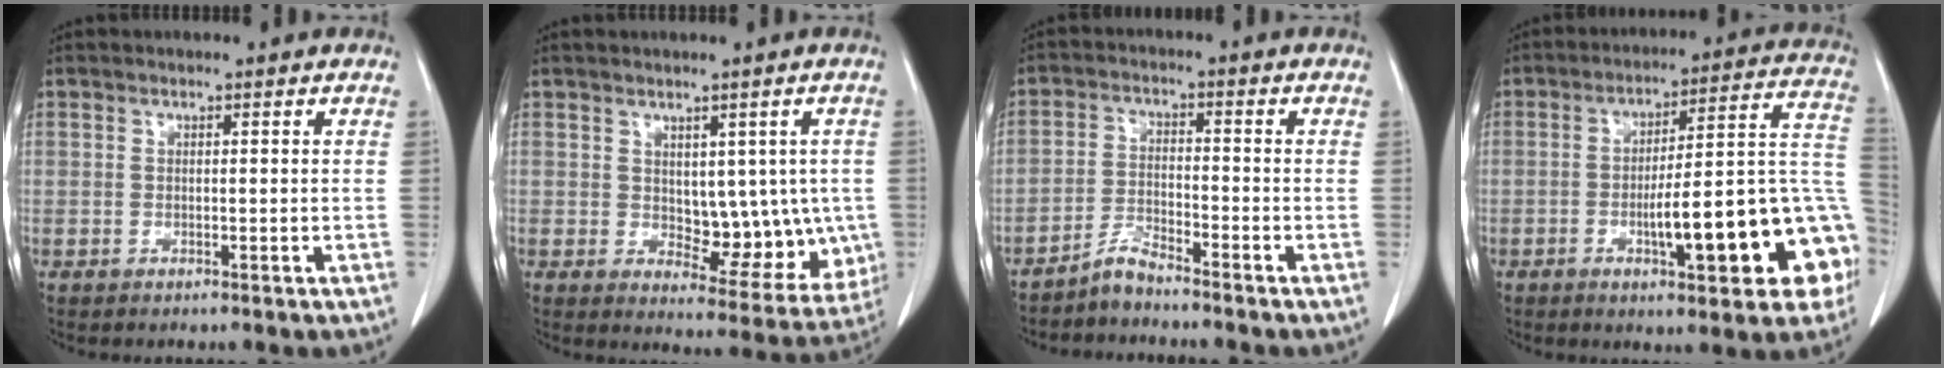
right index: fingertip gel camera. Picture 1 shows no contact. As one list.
[{"total": 9.5, "force": [0.1, 5.4, 7.8], "torque": [-0.080, 0.002, 0.023]}, {"total": 2.9, "force": [-2.8, -0.3, 0.8], "torque": [-0.019, -0.011, -0.059]}, {"total": 19.6, "force": [-6.2, 3.7, 18.2], "torque": [-0.172, 0.042, -0.071]}]